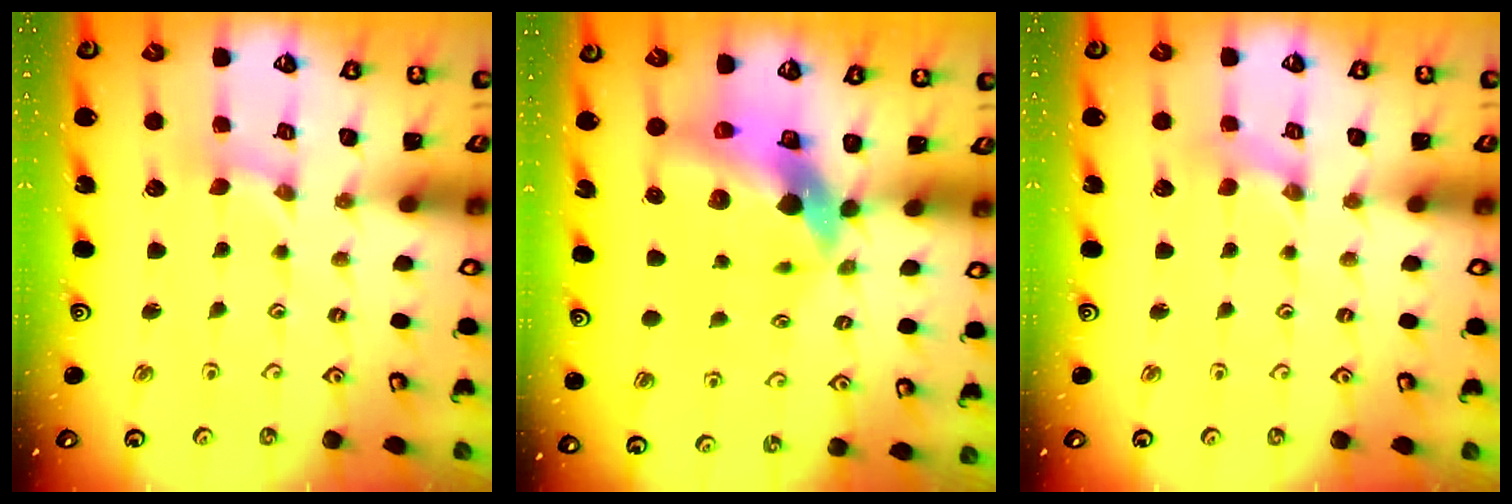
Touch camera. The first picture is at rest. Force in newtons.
{"total": 11.8, "press": 11.6, "slide": 1.9}
{"total": 0.0}